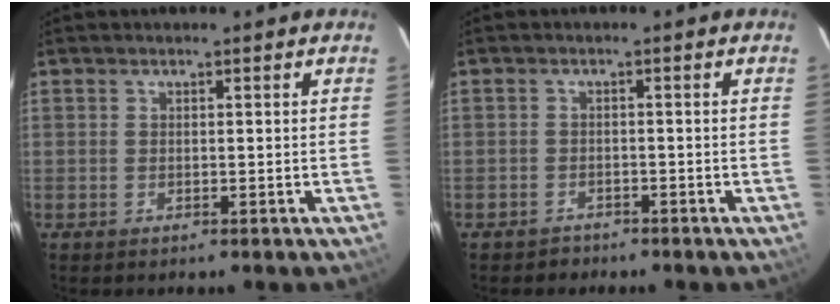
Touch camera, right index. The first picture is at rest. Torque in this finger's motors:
{"motor_torque": [0.11, -0.11, 0.00, -0.03]}